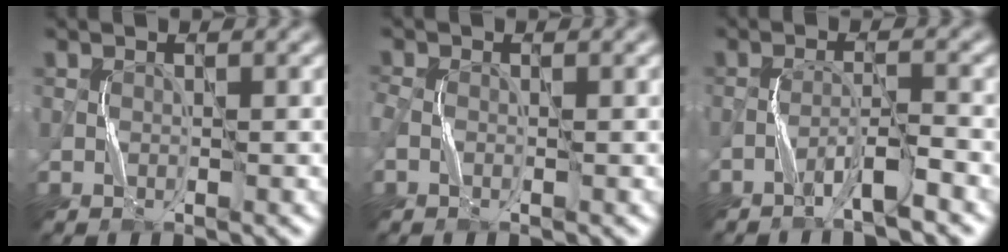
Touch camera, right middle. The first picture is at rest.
{"total": 1.3, "force": [-0.5, 0.9, 0.9], "torque": [-0.026, 0.001, -0.013]}
{"total": 3.0, "force": [-2.1, 0.1, 2.1], "torque": [-0.040, 0.011, -0.046]}